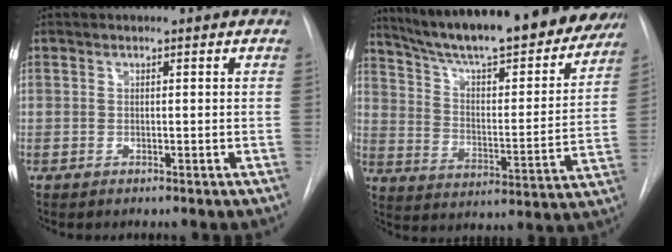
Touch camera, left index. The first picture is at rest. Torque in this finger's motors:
{"motor_torque": [0.19, -0.71, 1.02, 0.21]}